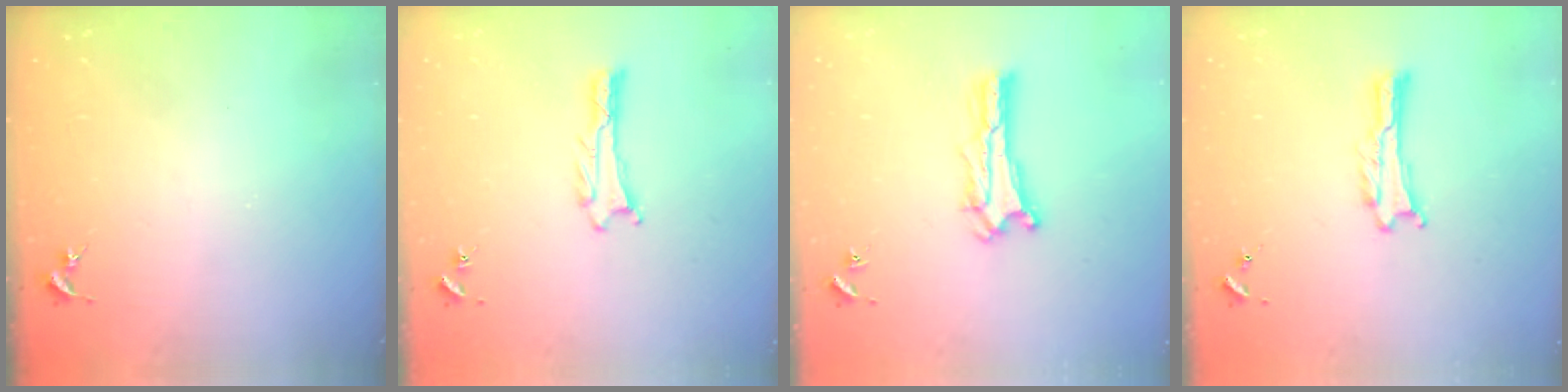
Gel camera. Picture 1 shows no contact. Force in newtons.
{"total": 0.8, "press": 0.7, "slide": 0.1}
{"total": 0.9, "press": 0.9, "slide": 0.2}
{"total": 0.0}